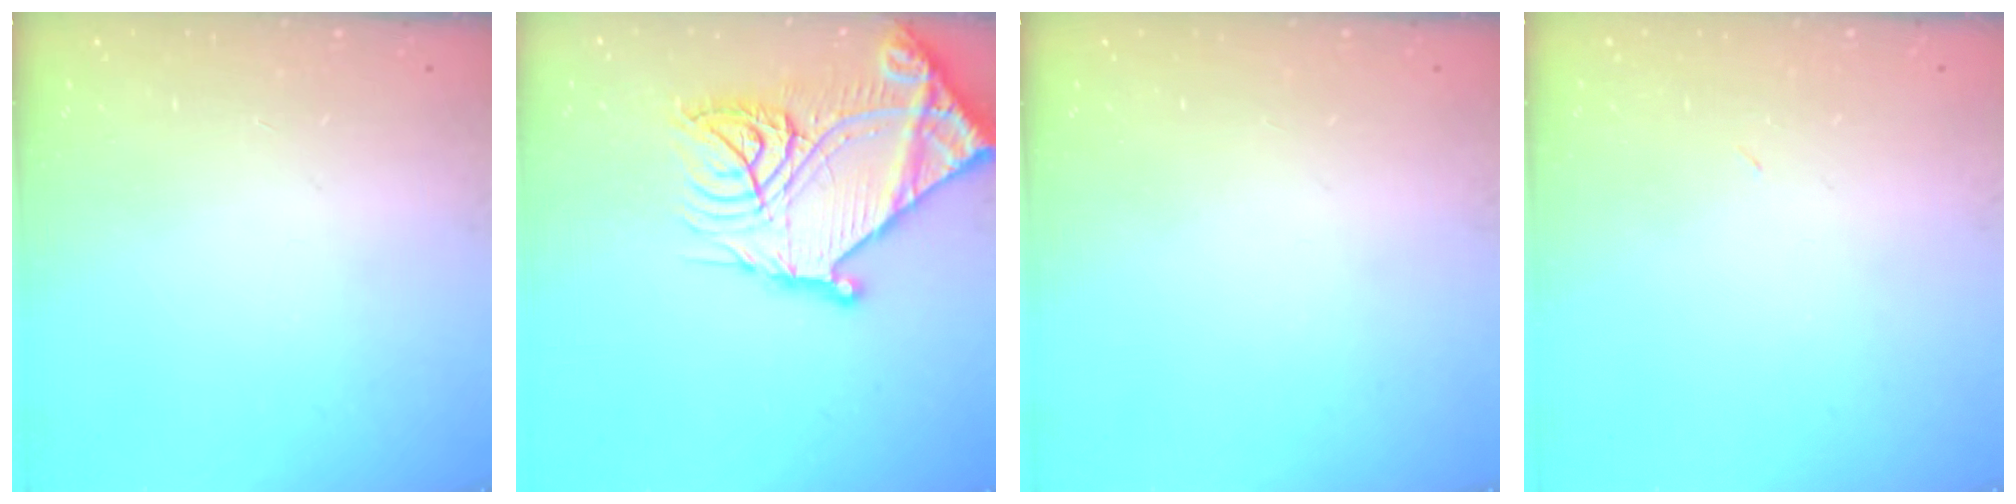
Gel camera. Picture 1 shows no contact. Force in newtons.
{"total": 28.1, "press": 27.9, "slide": 3.3}
{"total": 0.0}
{"total": 2.9, "press": 2.9, "slide": 0.7}